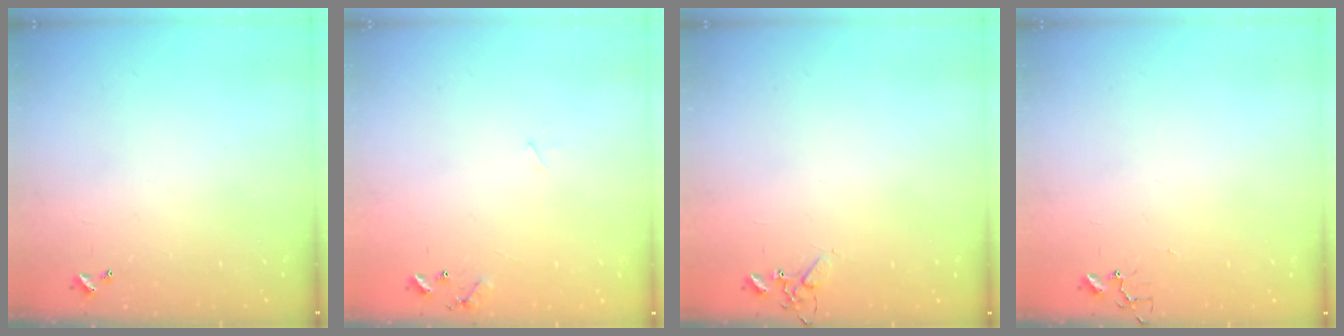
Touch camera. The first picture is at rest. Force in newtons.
{"total": 6.1, "press": 6.1, "slide": 0.5}
{"total": 4.7, "press": 4.6, "slide": 0.6}
{"total": 4.1, "press": 4.1, "slide": 0.2}